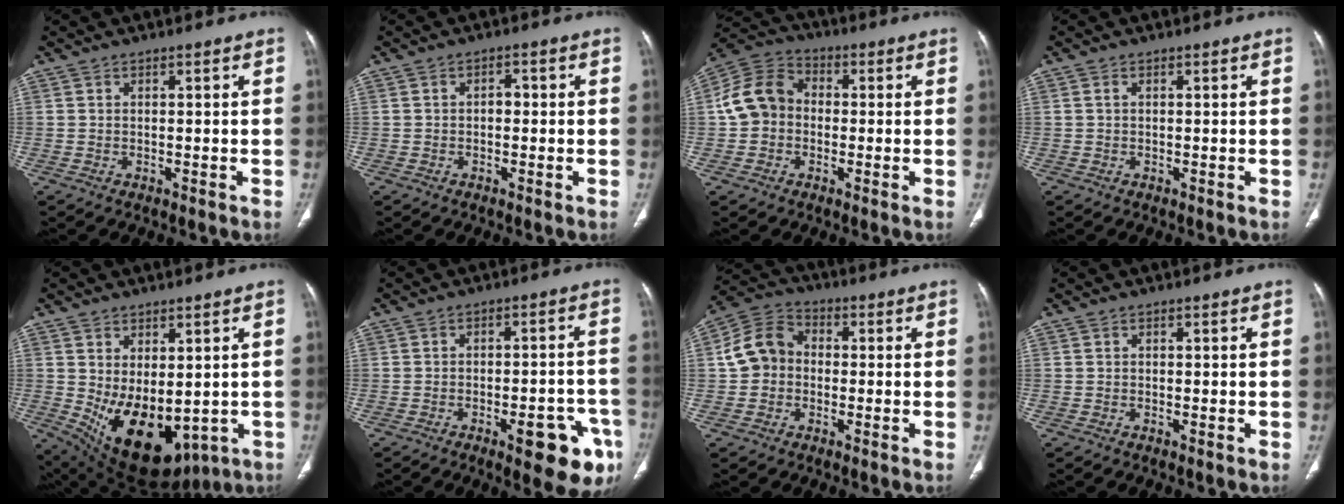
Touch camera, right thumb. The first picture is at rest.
{"total": 1.7, "force": [-0.3, 1.1, 1.2], "torque": [-0.011, 0.006, -0.009]}
{"total": 9.7, "force": [-0.6, 8.1, 5.2], "torque": [-0.091, 0.032, -0.026]}
{"total": 0.5, "force": [0.0, 0.3, 0.4], "torque": [-0.010, 0.000, 0.000]}
{"total": 16.0, "force": [-1.8, 9.3, 12.9], "torque": [-0.192, -0.020, 0.009]}
{"total": 12.3, "force": [-5.9, 4.3, 9.9], "torque": [-0.099, 0.029, -0.067]}
{"total": 8.5, "force": [-0.5, 7.2, 4.4], "torque": [-0.068, 0.028, -0.025]}
{"total": 0.0}